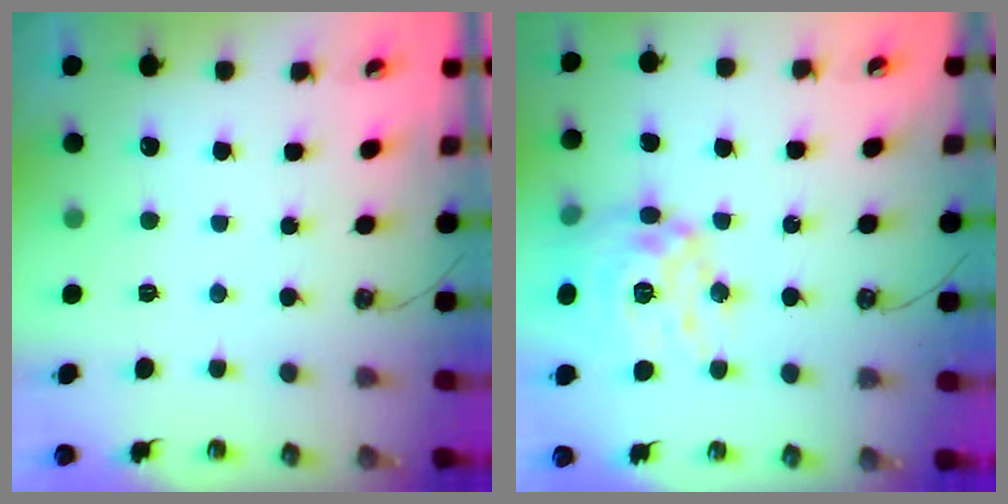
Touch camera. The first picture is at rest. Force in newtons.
{"total": 16.7, "press": 16.6, "slide": 1.6}